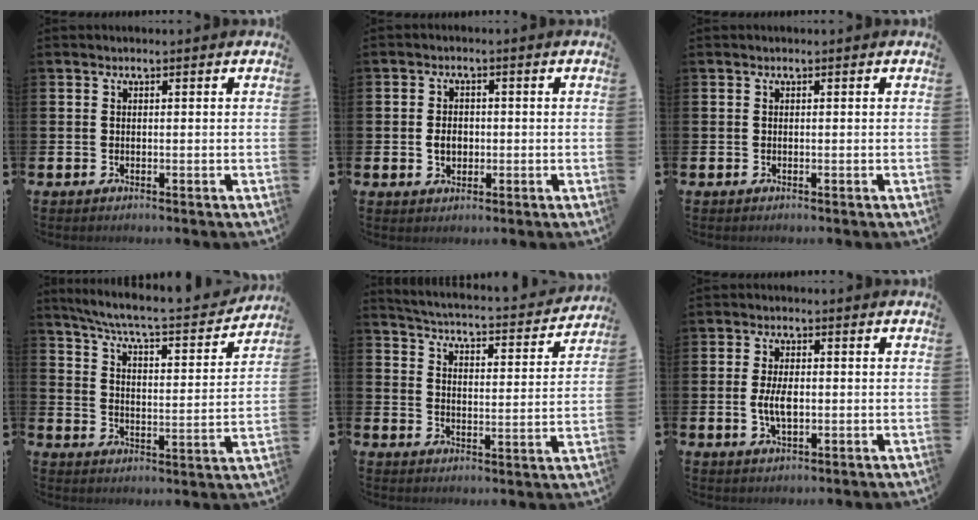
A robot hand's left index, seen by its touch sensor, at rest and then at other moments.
{"total": 2.7, "force": [-0.2, 2.1, 1.7], "torque": [-0.014, -0.001, -0.012]}
{"total": 0.0}
{"total": 6.6, "force": [6.0, 0.2, 2.7], "torque": [-0.076, -0.049, 0.096]}
{"total": 4.1, "force": [3.9, 0.4, 1.0], "torque": [-0.038, -0.038, 0.058]}
{"total": 4.1, "force": [-0.1, 2.0, 3.6], "torque": [-0.061, -0.002, -0.008]}